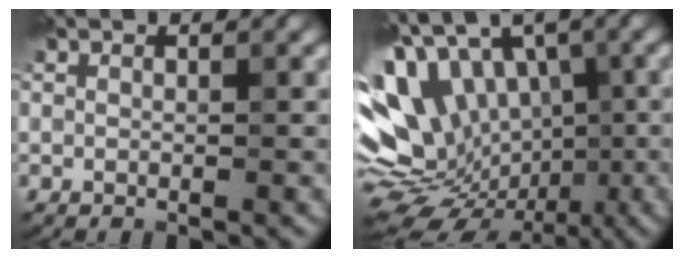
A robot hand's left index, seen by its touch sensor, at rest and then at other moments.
{"total": 15.2, "force": [-1.9, 11.0, 10.3], "torque": [-0.165, 0.022, -0.019]}